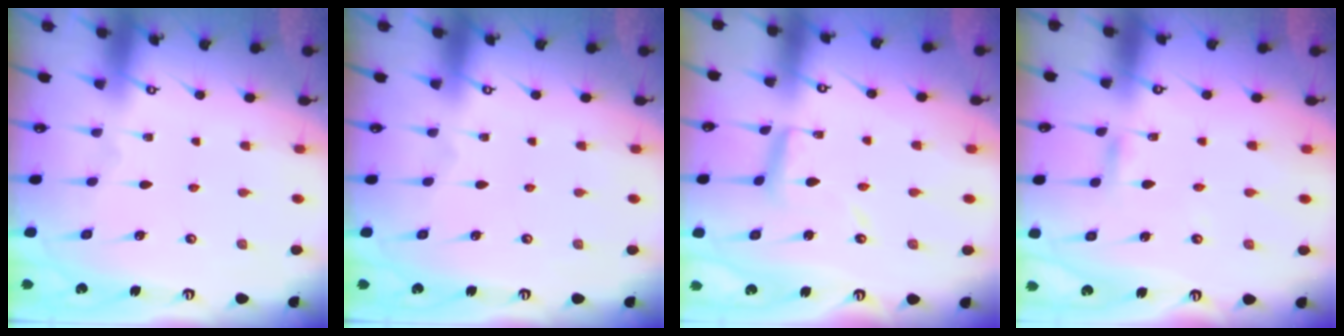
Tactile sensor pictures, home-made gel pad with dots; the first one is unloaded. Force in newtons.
{"total": 0.0}
{"total": 7.6, "press": 7.6, "slide": 0.4}
{"total": 3.3, "press": 3.3, "slide": 0.2}